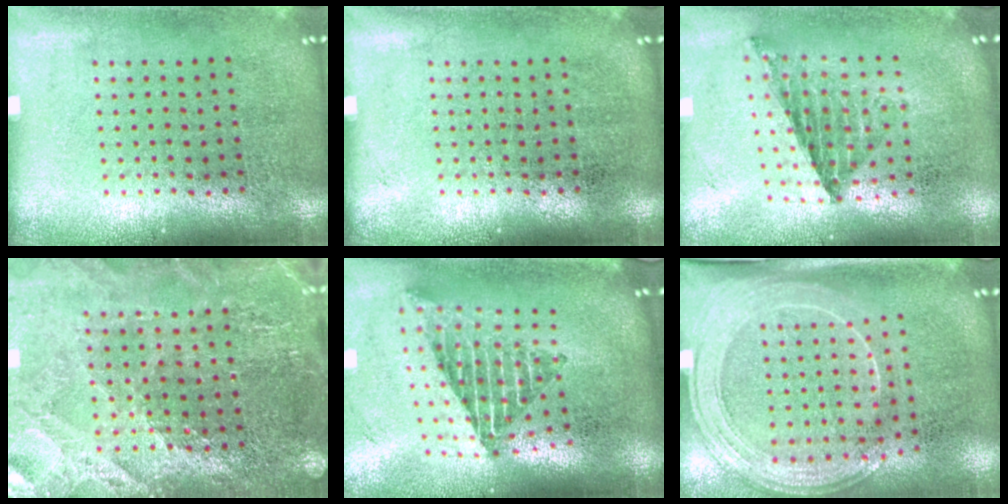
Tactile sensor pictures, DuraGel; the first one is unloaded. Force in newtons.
{"total": 0.0}
{"total": 0.9, "press": 0.8, "slide": 0.2}
{"total": 2.8, "press": 2.7, "slide": 0.3}
{"total": 2.2, "press": 1.6, "slide": 1.5}
{"total": 2.0, "press": 1.8, "slide": 1.0}